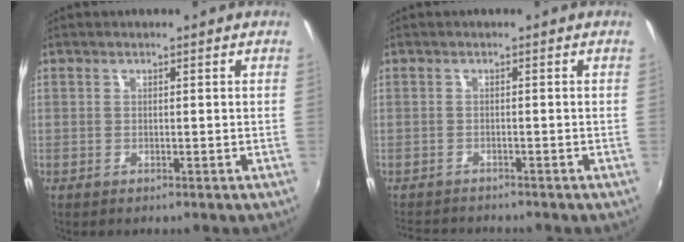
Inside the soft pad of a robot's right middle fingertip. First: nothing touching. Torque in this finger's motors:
{"motor_torque": [1.00, -1.14, 0.22, 0.11]}